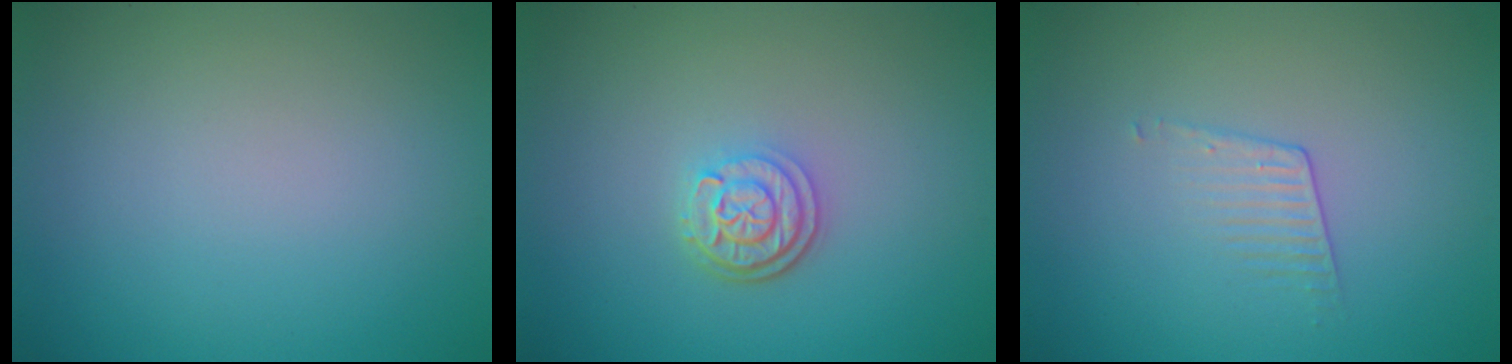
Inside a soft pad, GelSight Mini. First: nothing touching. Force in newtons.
{"total": 2.9, "press": 2.4, "slide": 1.7}
{"total": 1.1, "press": 0.4, "slide": 1.1}